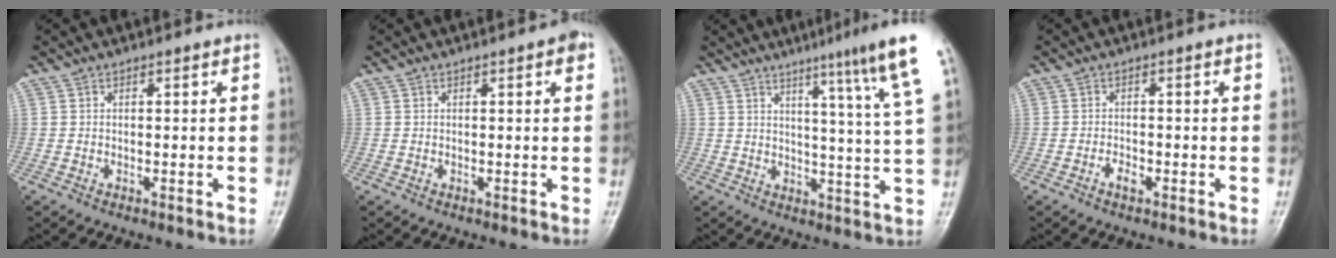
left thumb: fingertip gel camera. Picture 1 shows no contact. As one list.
[{"total": 2.0, "force": [0.8, 0.6, 1.7], "torque": [-0.018, 0.002, 0.006]}, {"total": 13.1, "force": [8.1, -1.2, 10.3], "torque": [-0.143, -0.038, 0.099]}, {"total": 2.1, "force": [-1.2, 1.1, 1.3], "torque": [-0.020, 0.006, -0.023]}]